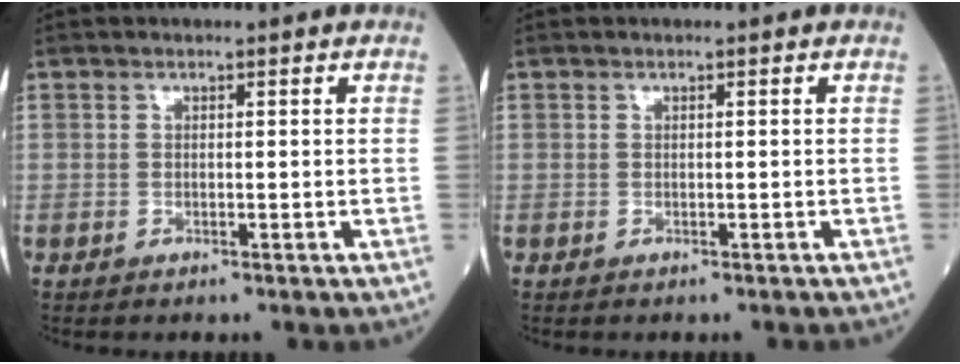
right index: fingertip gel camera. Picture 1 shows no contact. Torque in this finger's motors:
{"motor_torque": [-0.05, -0.03, -0.06, 0.01]}